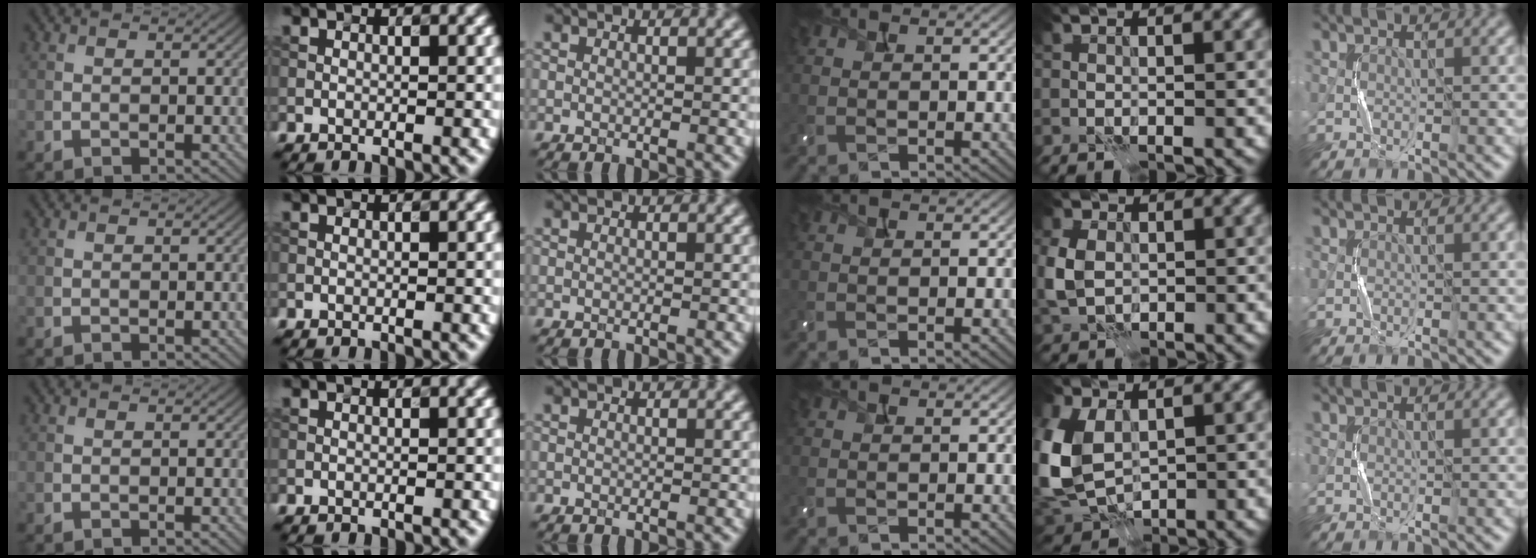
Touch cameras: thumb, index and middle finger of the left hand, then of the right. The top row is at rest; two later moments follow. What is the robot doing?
{"motion": "press", "object": "camera"}